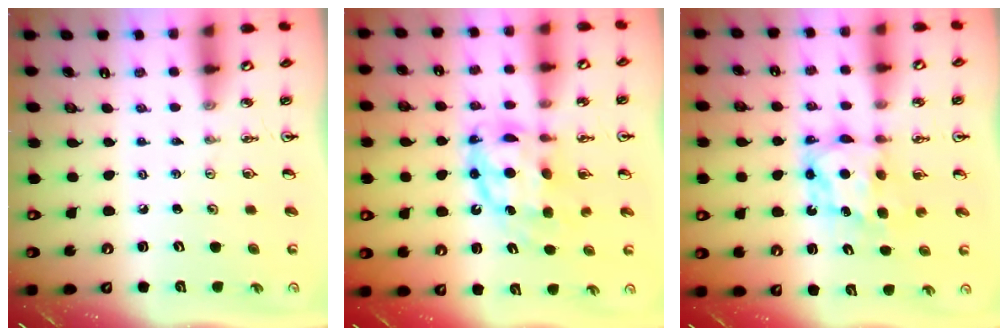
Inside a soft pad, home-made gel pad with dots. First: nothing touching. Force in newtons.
{"total": 11.3, "press": 11.2, "slide": 1.2}
{"total": 7.1, "press": 7.0, "slide": 0.7}